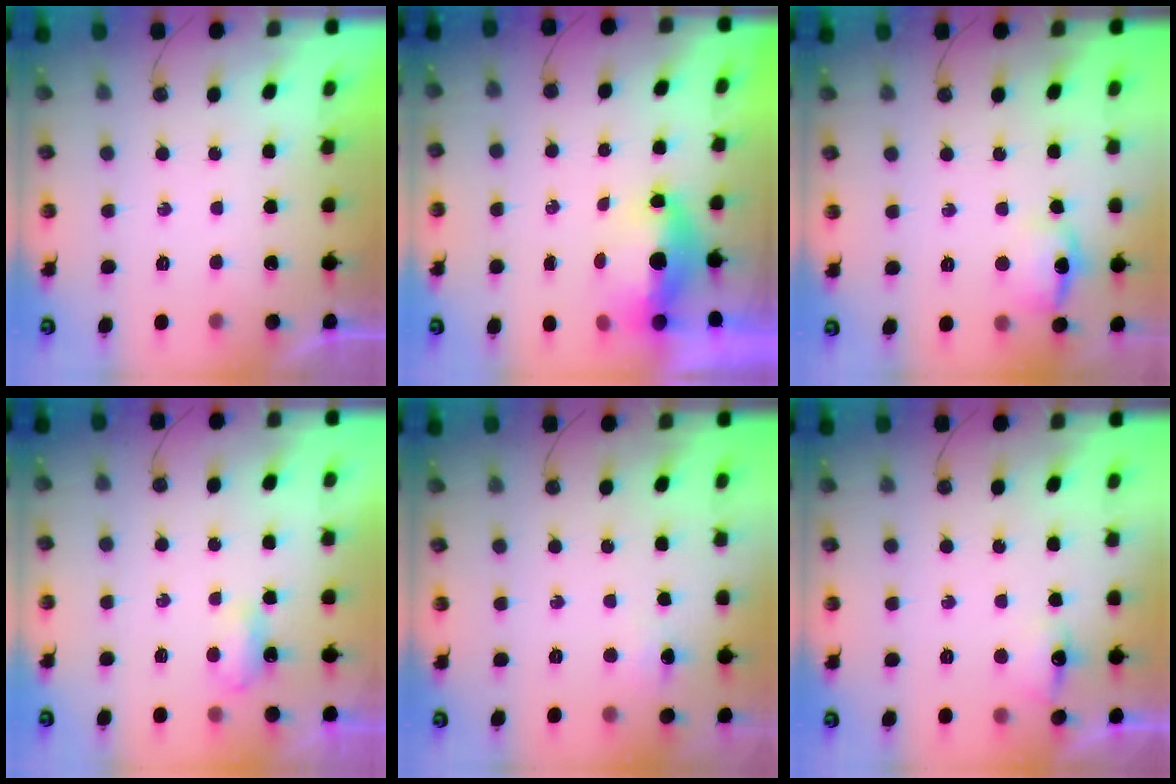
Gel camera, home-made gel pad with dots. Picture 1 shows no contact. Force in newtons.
{"total": 12.5, "press": 7.8, "slide": 9.7}
{"total": 11.3, "press": 11.3, "slide": 0.9}
{"total": 3.4, "press": 3.3, "slide": 0.4}
{"total": 13.5, "press": 4.4, "slide": 12.8}
{"total": 7.4, "press": 7.3, "slide": 0.9}